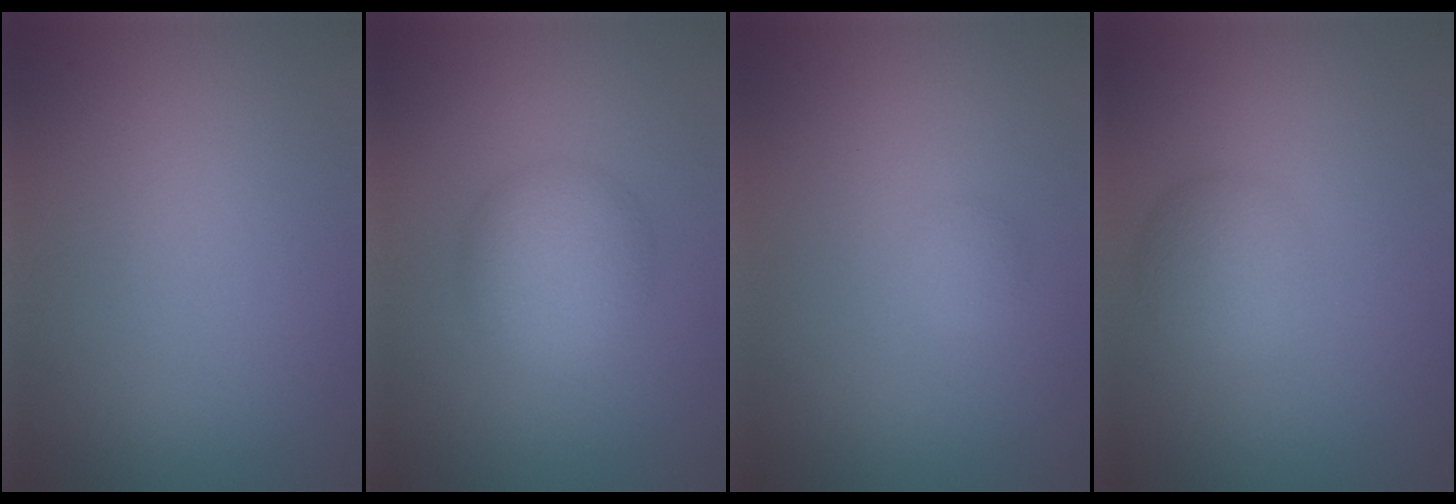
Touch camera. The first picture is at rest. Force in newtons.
{"total": 4.6, "press": 4.5, "slide": 0.3}
{"total": 0.9, "press": 0.9, "slide": 0.1}
{"total": 2.6, "press": 2.6, "slide": 0.2}